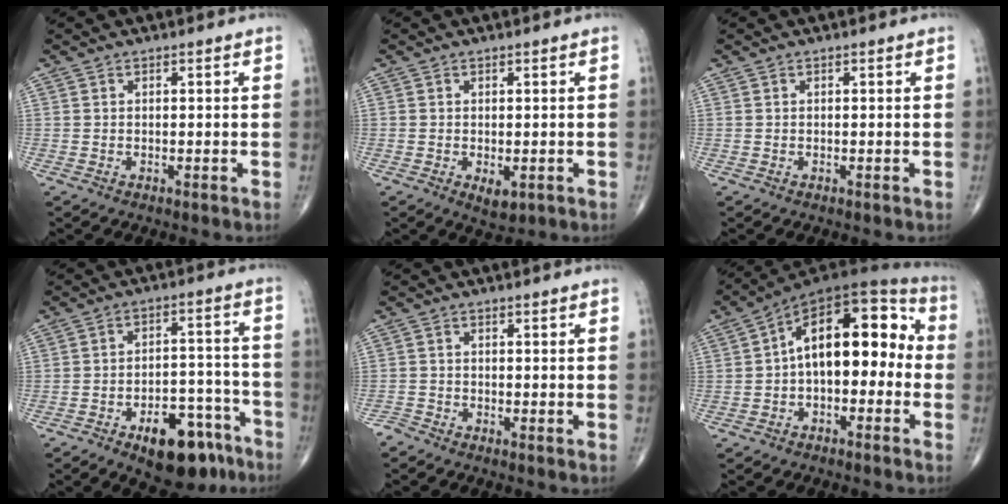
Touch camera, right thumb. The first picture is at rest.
{"total": 2.8, "force": [-0.8, 1.6, 2.2], "torque": [-0.030, -0.005, -0.004]}
{"total": 0.0}
{"total": 14.4, "force": [-8.7, 7.0, 9.1], "torque": [-0.098, 0.068, -0.119]}
{"total": 1.4, "force": [-1.3, 0.4, 0.4], "torque": [-0.007, -0.006, -0.031]}
{"total": 16.1, "force": [-0.2, 8.8, 13.4], "torque": [-0.166, 0.048, -0.016]}